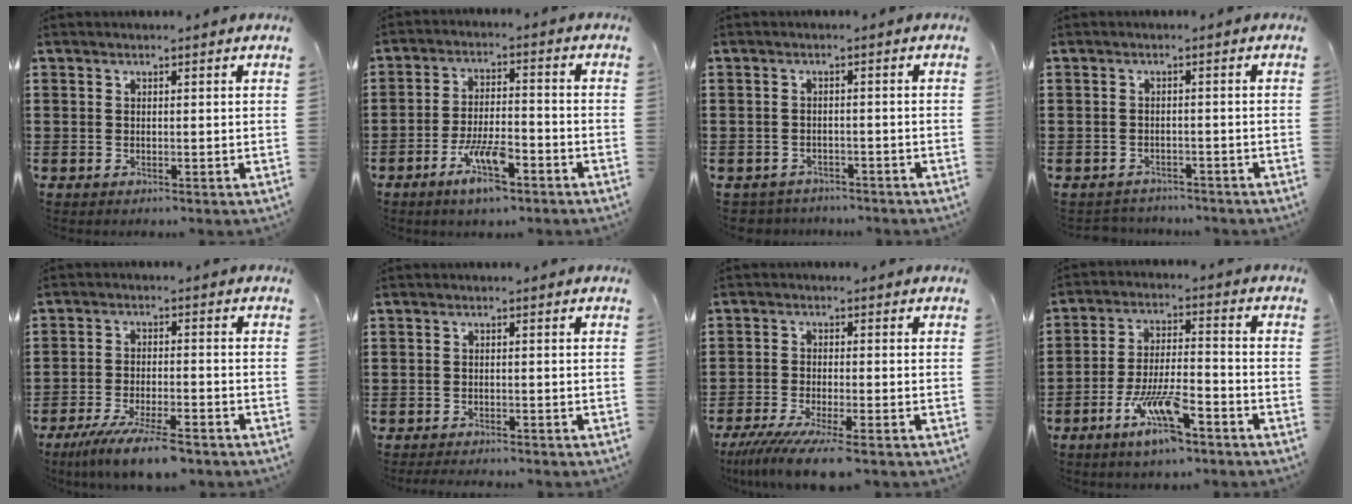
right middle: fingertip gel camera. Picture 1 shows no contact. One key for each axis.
{"total": 7.7, "fx": -4.5, "fy": 2.4, "fz": 5.8, "tx": -0.120, "ty": -0.001, "tz": -0.083}
{"total": 2.0, "fx": -1.9, "fy": 0.4, "fz": -0.3, "tx": -0.003, "ty": 0.000, "tz": -0.044}
{"total": 1.7, "fx": -1.6, "fy": 0.3, "fz": -0.2, "tx": -0.003, "ty": 0.000, "tz": -0.037}
{"total": 7.1, "fx": -5.6, "fy": 0.6, "fz": 4.3, "tx": -0.084, "ty": -0.011, "tz": -0.102}
{"total": 1.4, "fx": -1.4, "fy": 0.0, "fz": 0.1, "tx": -0.005, "ty": 0.001, "tz": -0.028}
{"total": 5.6, "fx": -4.5, "fy": -0.3, "fz": 3.2, "tx": -0.079, "ty": -0.028, "tz": -0.089}
{"total": 9.5, "fx": -5.6, "fy": 2.6, "fz": 7.2, "tx": -0.152, "ty": -0.001, "tz": -0.105}